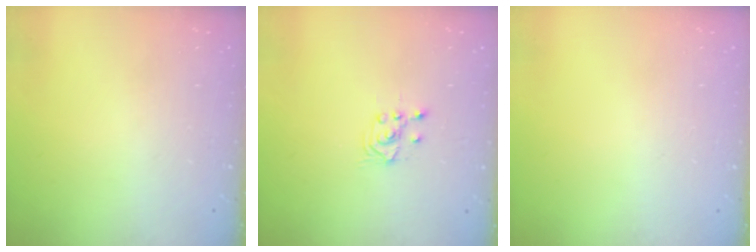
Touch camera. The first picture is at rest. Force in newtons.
{"total": 2.5, "press": 2.4, "slide": 0.7}
{"total": 0.0}